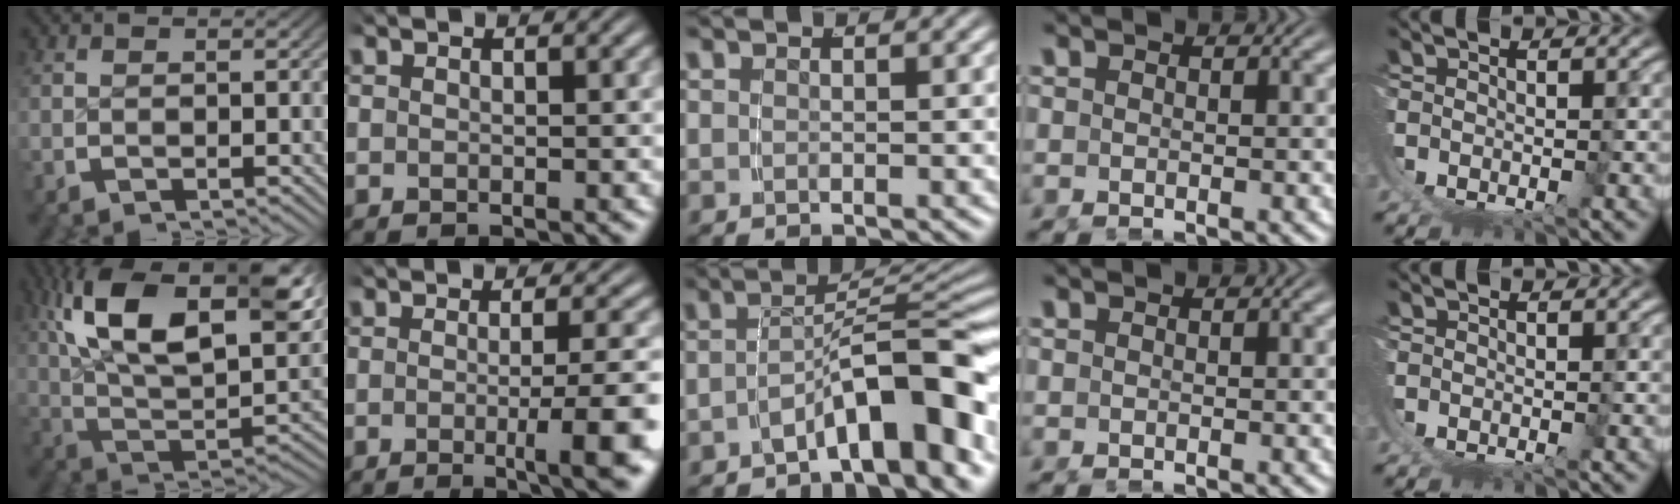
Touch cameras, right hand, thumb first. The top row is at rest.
{"thumb": {"total": 20.1, "force": [4.0, 12.0, 15.6], "torque": [-0.281, -0.026, 0.070]}, "index": {"total": 6.3, "force": [-2.1, 0.8, 5.8], "torque": [-0.062, 0.000, -0.036]}, "middle": {"total": 8.9, "force": [-4.6, 2.6, 7.2], "torque": [-0.091, 0.003, -0.069]}}